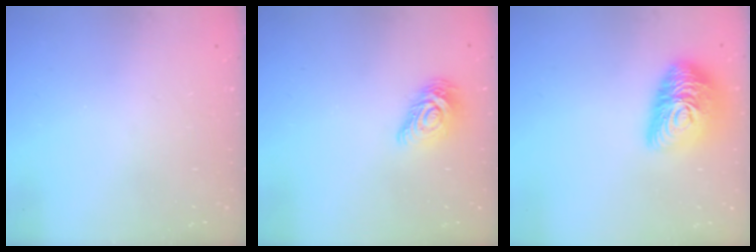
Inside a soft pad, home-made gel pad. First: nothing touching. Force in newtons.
{"total": 9.6, "press": 9.6, "slide": 0.4}
{"total": 16.3, "press": 16.3, "slide": 1.1}